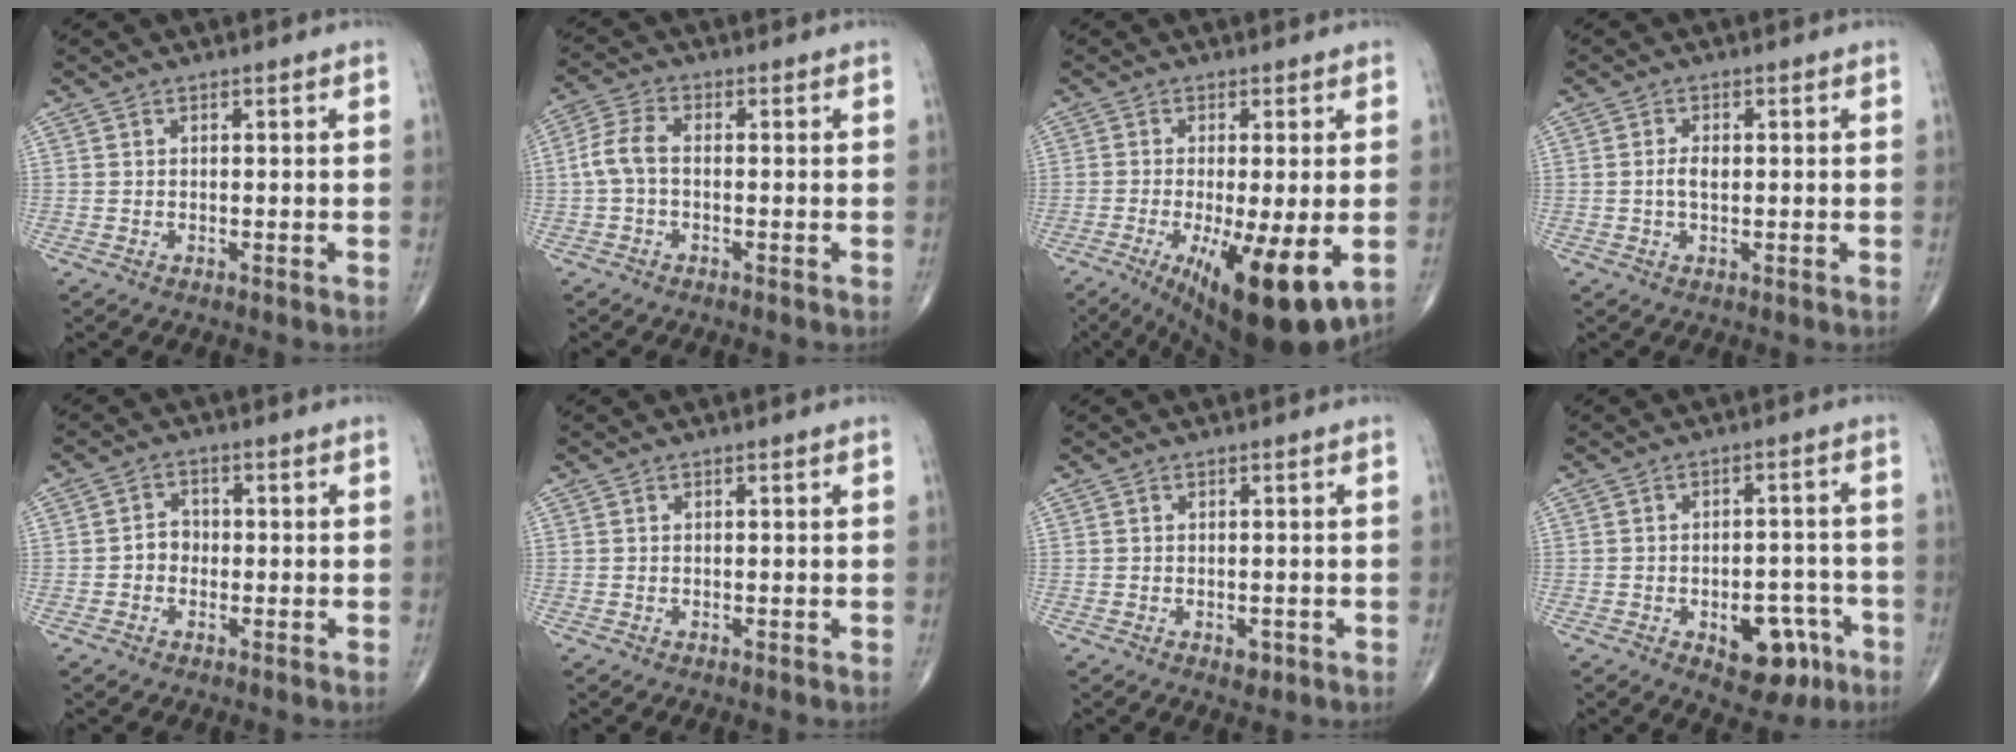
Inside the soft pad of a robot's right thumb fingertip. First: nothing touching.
{"total": 5.1, "force": [-0.6, 2.8, 4.2], "torque": [-0.095, 0.016, -0.020]}
{"total": 15.5, "force": [-4.7, 4.1, 14.2], "torque": [-0.201, -0.027, -0.059]}
{"total": 2.5, "force": [0.0, 1.3, 2.1], "torque": [-0.043, 0.003, -0.002]}
{"total": 2.9, "force": [-0.7, 2.4, 1.4], "torque": [-0.009, 0.012, -0.019]}
{"total": 0.0}
{"total": 1.5, "force": [-0.6, 1.0, 1.0], "torque": [-0.004, 0.001, -0.004]}
{"total": 9.8, "force": [-4.4, 5.6, 6.8], "torque": [-0.054, 0.034, -0.048]}